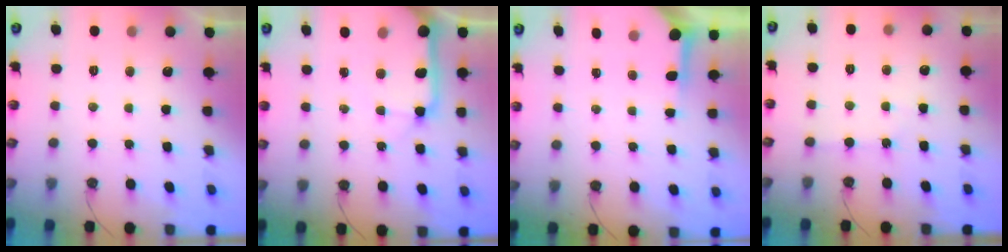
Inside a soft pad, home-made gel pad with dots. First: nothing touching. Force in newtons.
{"total": 13.2, "press": 13.1, "slide": 2.1}
{"total": 3.9, "press": 3.9, "slide": 0.4}
{"total": 2.2, "press": 2.2, "slide": 0.3}